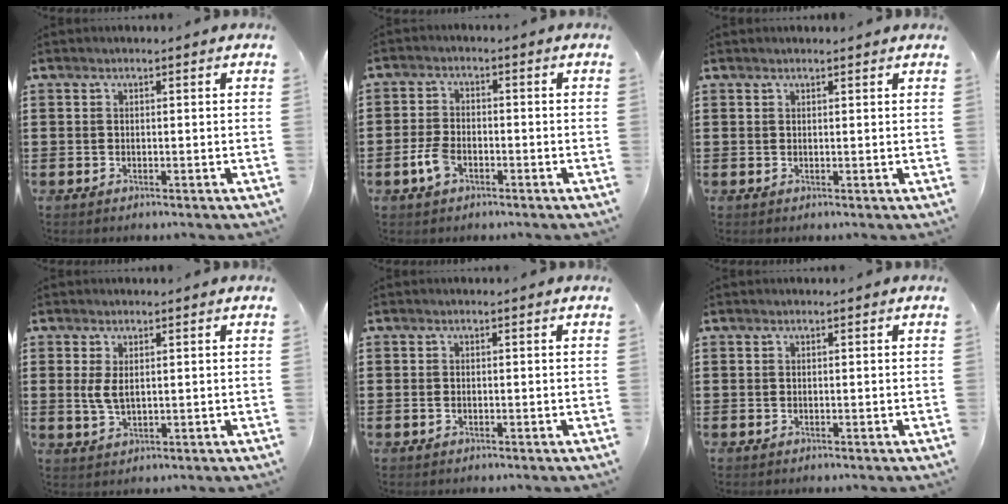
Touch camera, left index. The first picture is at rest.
{"total": 4.1, "force": [-1.8, 2.2, 3.0], "torque": [-0.079, -0.003, -0.038]}
{"total": 0.8, "force": [0.7, 0.0, 0.2], "torque": [-0.006, 0.000, 0.015]}
{"total": 3.3, "force": [0.7, 1.4, 2.9], "torque": [-0.074, -0.001, 0.007]}
{"total": 0.6, "force": [-0.3, 0.3, 0.4], "torque": [-0.011, -0.002, -0.004]}
{"total": 0.0}